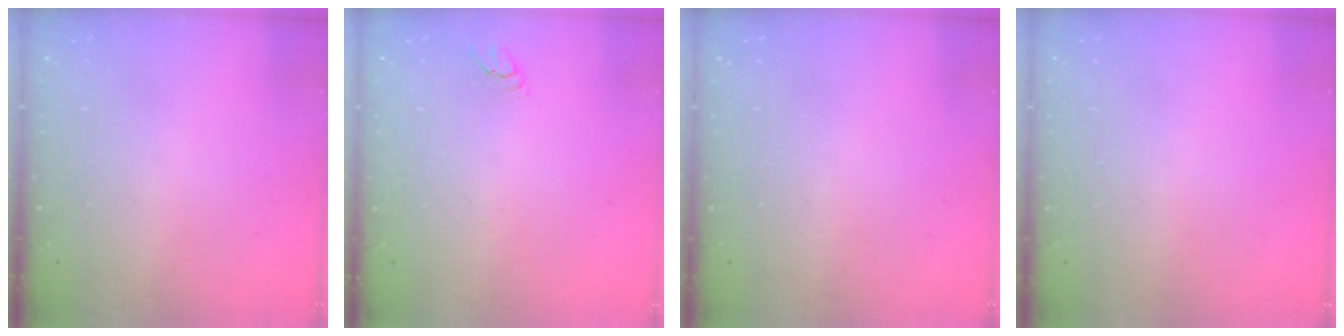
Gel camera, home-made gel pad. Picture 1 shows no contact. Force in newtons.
{"total": 2.2, "press": 2.2, "slide": 0.2}
{"total": 0.0}
{"total": 2.3, "press": 2.3, "slide": 0.2}